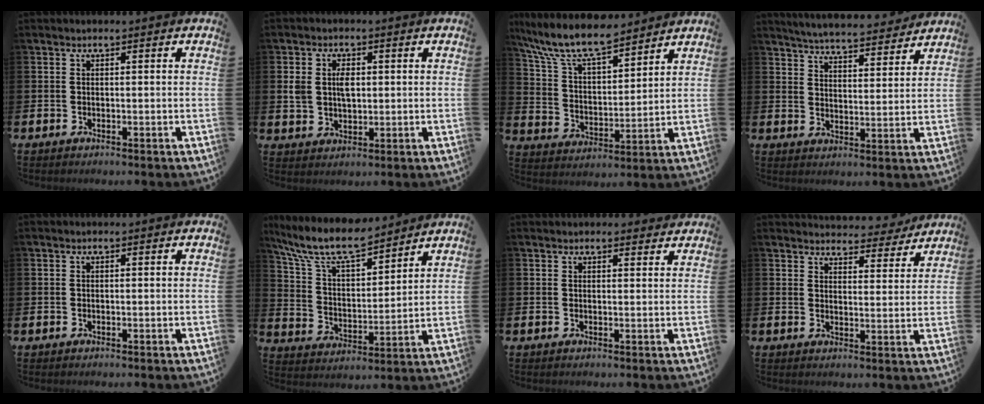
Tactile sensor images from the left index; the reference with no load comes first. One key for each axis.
{"total": 3.7, "fx": 1.0, "fy": 2.5, "fz": 2.5, "tx": -0.038, "ty": 0.006, "tz": 0.012}
{"total": 9.5, "fx": 8.5, "fy": 2.0, "fz": 3.7, "tx": -0.111, "ty": -0.044, "tz": 0.152}
{"total": 5.7, "fx": 5.6, "fy": 0.4, "fz": 0.9, "tx": -0.038, "ty": -0.038, "tz": 0.099}
{"total": 0.0}
{"total": 9.8, "fx": 8.8, "fy": 2.2, "fz": 3.9, "tx": -0.117, "ty": -0.046, "tz": 0.156}
{"total": 1.7, "fx": 1.6, "fy": 0.3, "fz": 0.1, "tx": 0.002, "ty": -0.006, "tz": 0.029}
{"total": 4.7, "fx": 4.6, "fy": 1.0, "fz": 0.2, "tx": -0.013, "ty": -0.034, "tz": 0.079}